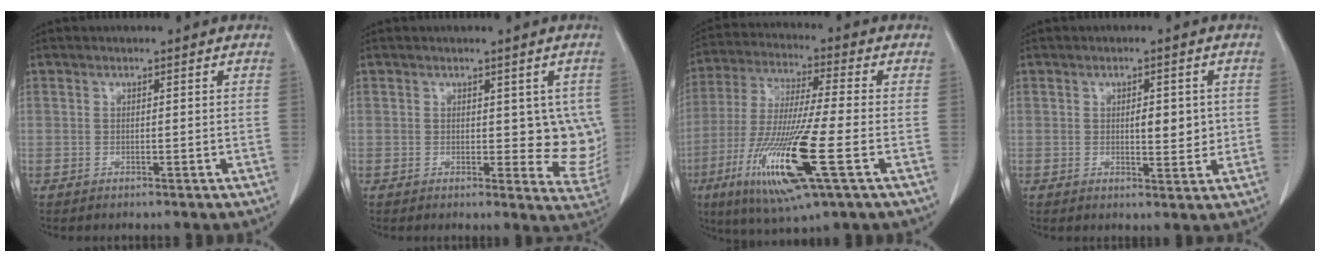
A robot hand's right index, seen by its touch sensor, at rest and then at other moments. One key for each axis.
{"total": 6.3, "fx": 0.9, "fy": 3.5, "fz": 5.2, "tx": -0.034, "ty": -0.008, "tz": 0.013}
{"total": 17.2, "fx": -6.1, "fy": 1.0, "fz": 16.0, "tx": -0.334, "ty": -0.034, "tz": -0.112}
{"total": 4.1, "fx": 0.4, "fy": 1.7, "fz": 3.8, "tx": -0.053, "ty": -0.003, "tz": 0.009}